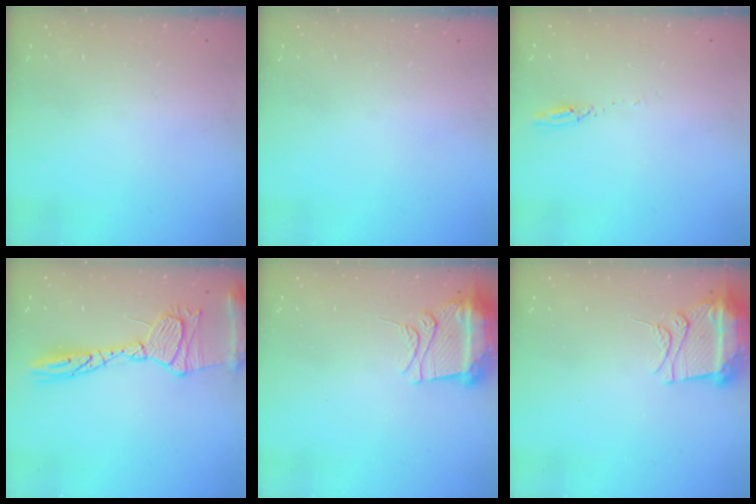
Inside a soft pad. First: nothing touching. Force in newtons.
{"total": 0.0}
{"total": 2.7, "press": 2.7, "slide": 0.2}
{"total": 17.8, "press": 17.7, "slide": 1.5}
{"total": 10.8, "press": 10.7, "slide": 1.1}
{"total": 10.8, "press": 10.7, "slide": 1.1}